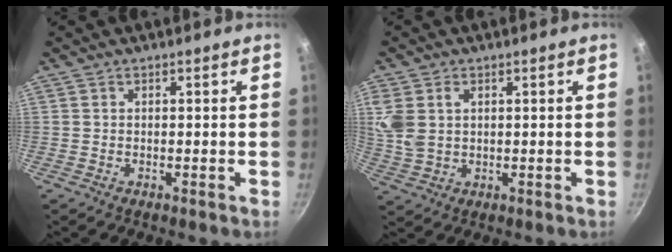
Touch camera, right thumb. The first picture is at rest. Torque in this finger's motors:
{"motor_torque": [0.33, 1.78, 0.84, -0.14, 0.07]}